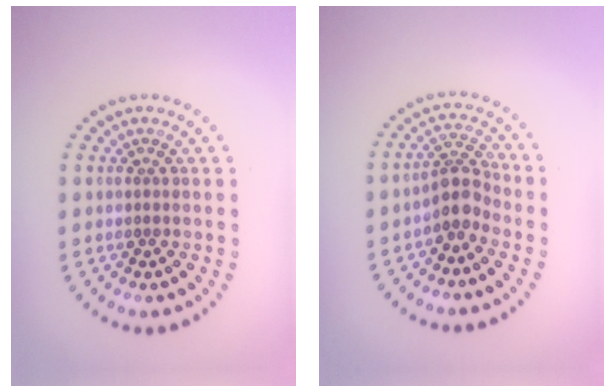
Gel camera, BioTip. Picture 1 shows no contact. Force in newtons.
{"total": 2.9, "press": 2.3, "slide": 1.7}